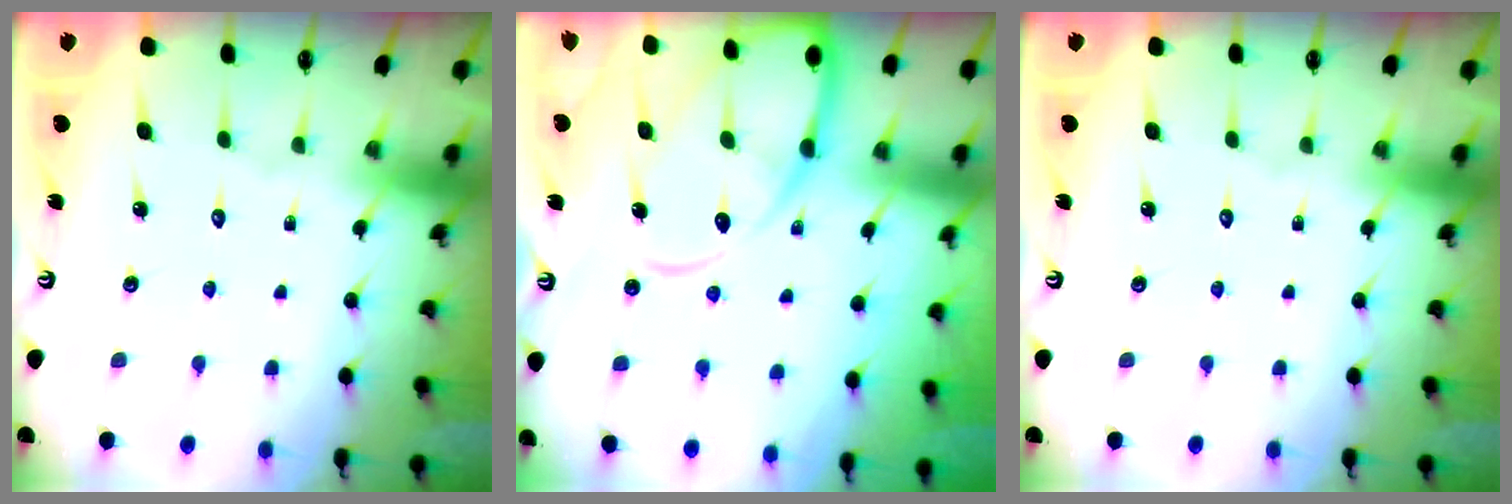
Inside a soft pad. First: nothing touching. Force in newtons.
{"total": 12.5, "press": 12.4, "slide": 1.2}
{"total": 0.0}